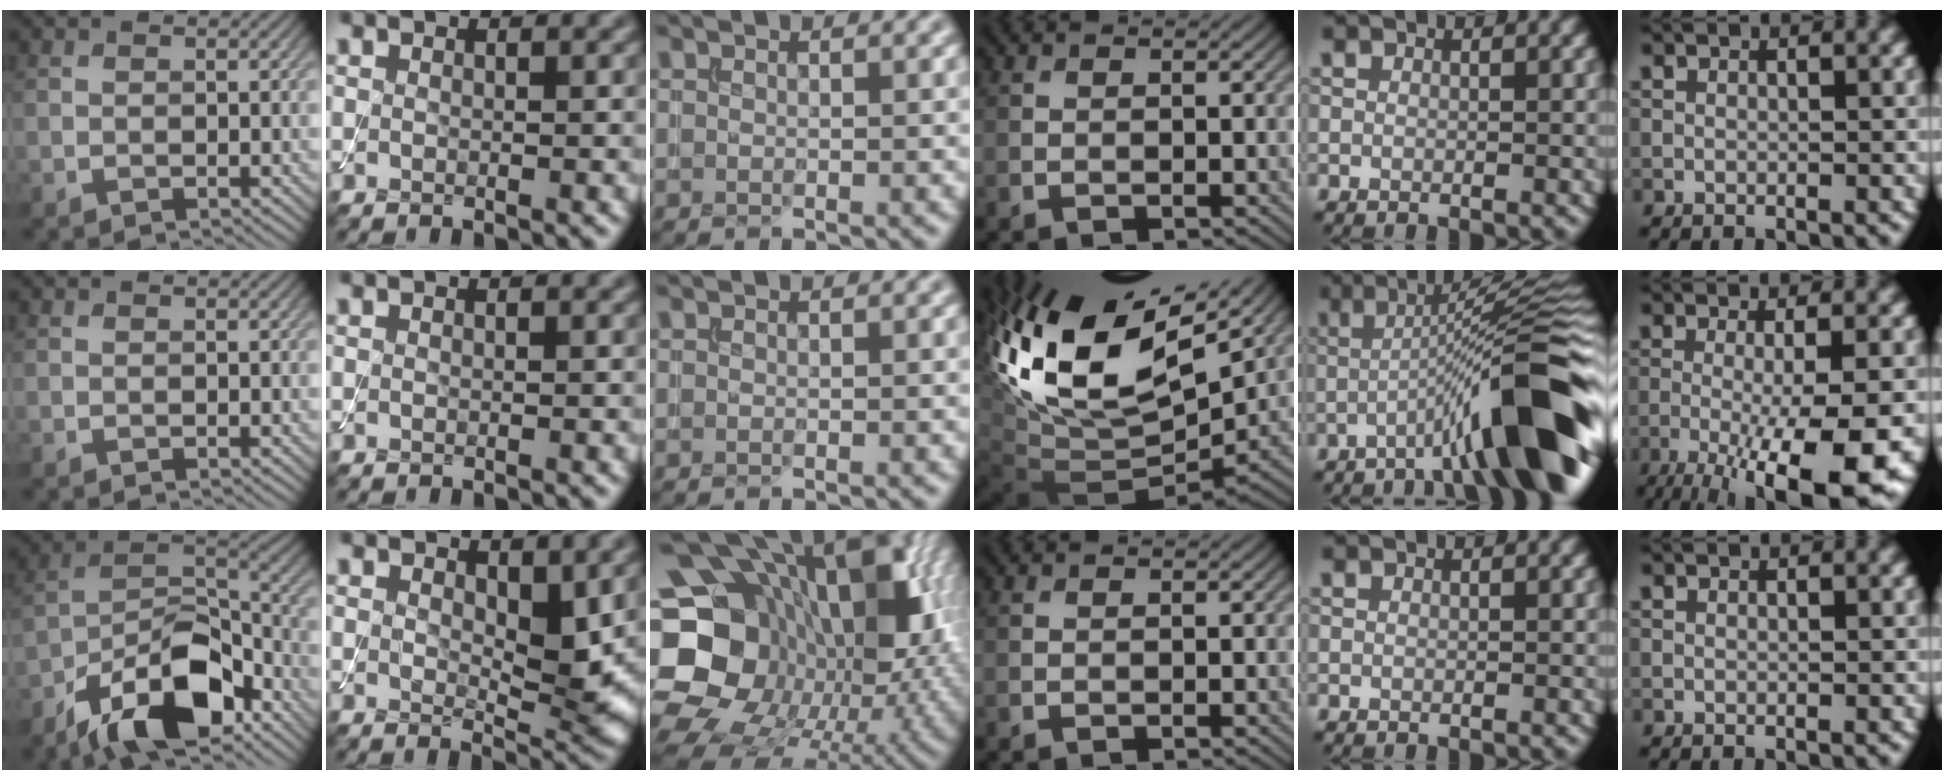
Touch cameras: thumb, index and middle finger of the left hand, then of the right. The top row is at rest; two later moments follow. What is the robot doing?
{"motion": "assemble", "object": "toy tower of hanoi"}